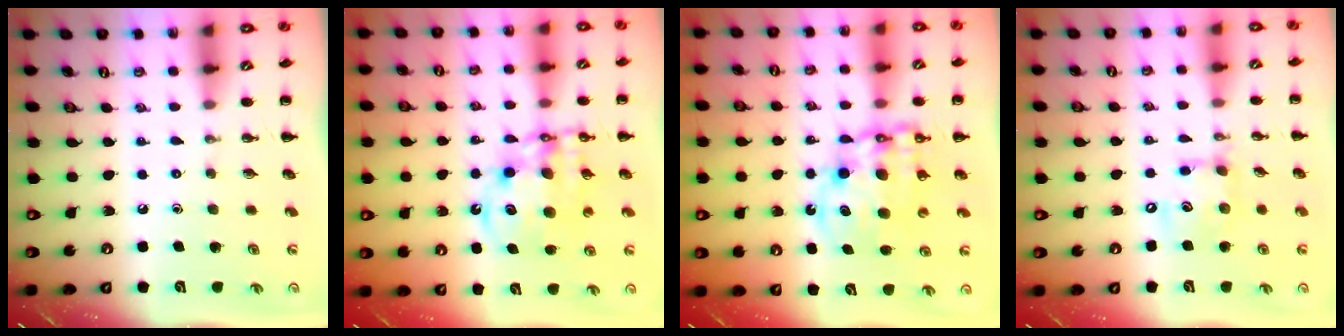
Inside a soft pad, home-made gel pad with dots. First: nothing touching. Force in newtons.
{"total": 13.3, "press": 12.7, "slide": 3.9}
{"total": 13.1, "press": 12.8, "slide": 2.9}
{"total": 10.8, "press": 10.7, "slide": 1.5}